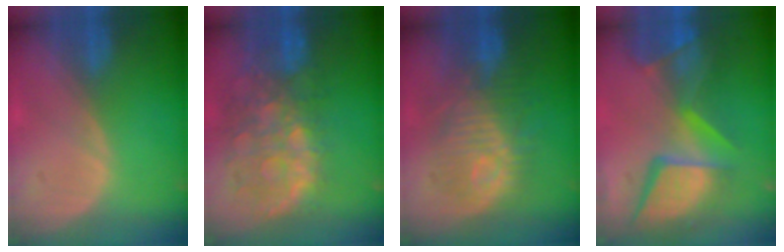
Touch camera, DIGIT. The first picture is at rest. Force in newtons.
{"total": 11.3, "press": 9.9, "slide": 5.6}
{"total": 9.9, "press": 9.9, "slide": 0.2}
{"total": 13.8, "press": 11.2, "slide": 8.0}